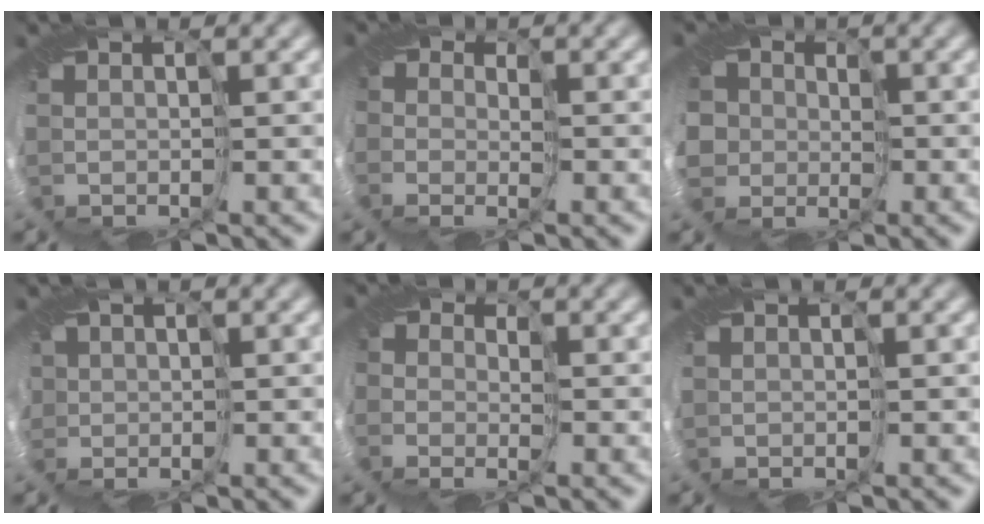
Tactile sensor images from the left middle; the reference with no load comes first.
{"total": 1.7, "force": [-0.9, 1.4, -0.4], "torque": [0.021, -0.013, -0.024]}
{"total": 6.0, "force": [0.1, 5.5, 2.2], "torque": [-0.049, 0.005, -0.050]}
{"total": 1.1, "force": [0.0, 1.1, 0.0], "torque": [0.003, -0.007, -0.009]}
{"total": 2.2, "force": [-0.7, 2.0, 0.1], "torque": [0.018, -0.009, -0.030]}
{"total": 0.0}